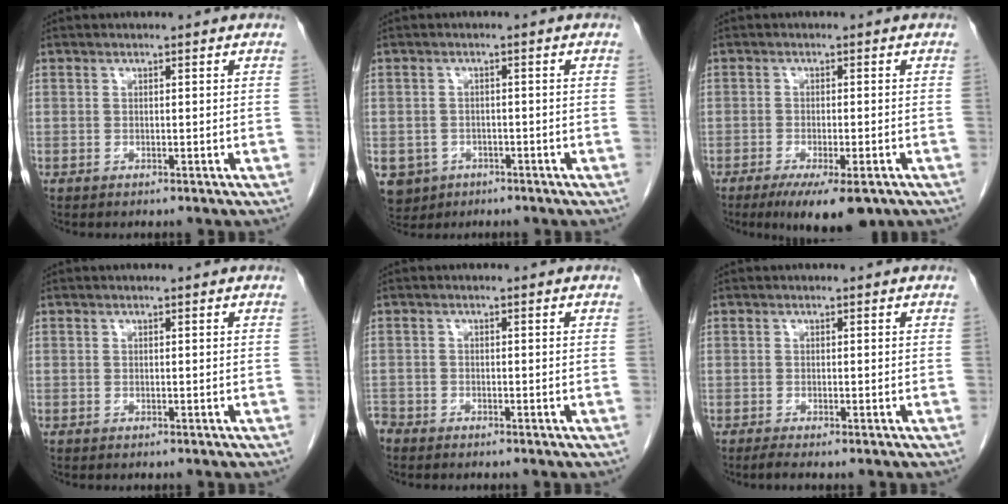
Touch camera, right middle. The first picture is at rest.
{"total": 6.6, "force": [-3.3, 5.5, 1.5], "torque": [-0.039, 0.004, -0.046]}
{"total": 8.6, "force": [-5.7, 1.8, 6.3], "torque": [-0.087, -0.019, -0.083]}
{"total": 0.0}
{"total": 2.0, "force": [-1.9, 0.8, 0.2], "torque": [-0.007, -0.001, -0.035]}
{"total": 1.2, "force": [-0.9, -0.2, 0.8], "torque": [-0.021, -0.006, -0.020]}